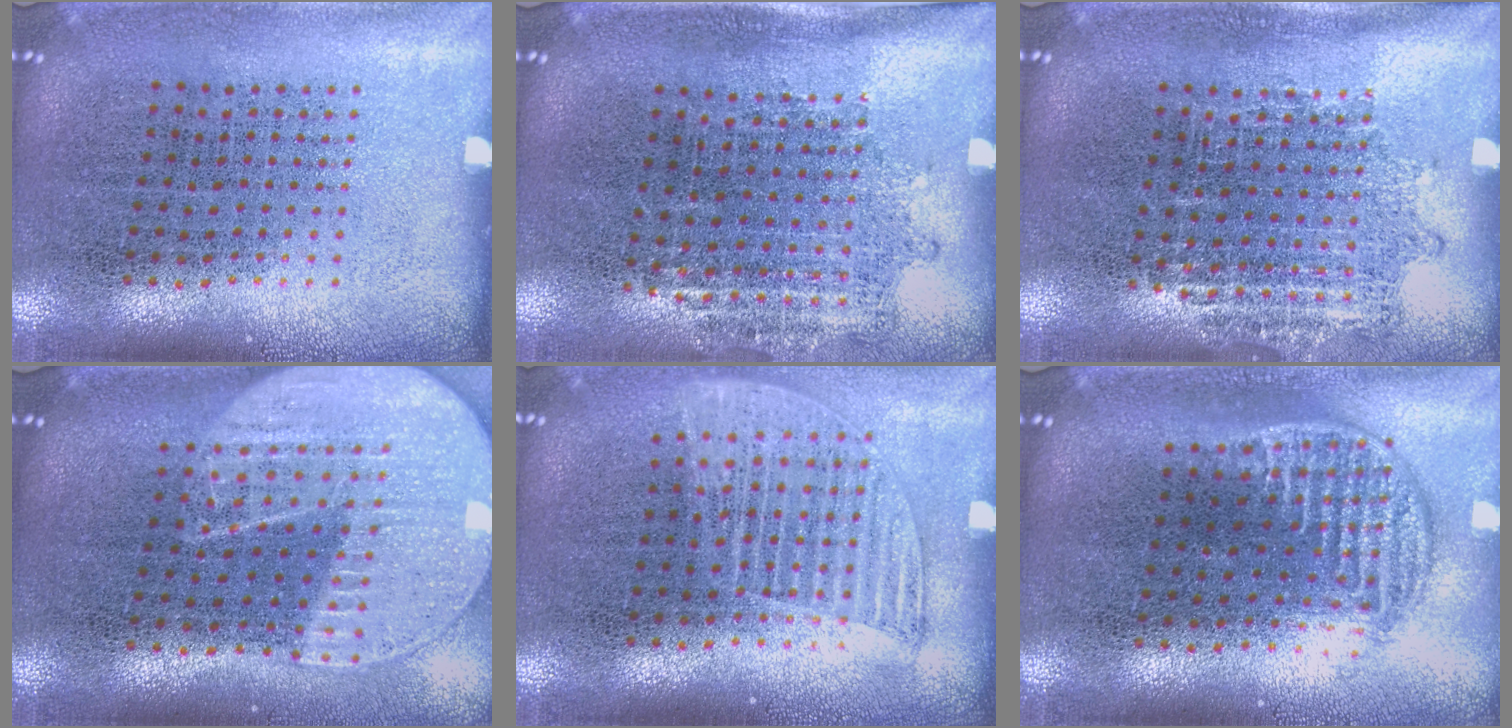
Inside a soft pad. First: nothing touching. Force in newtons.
{"total": 1.1, "press": 0.9, "slide": 0.7}
{"total": 0.9, "press": 0.8, "slide": 0.3}
{"total": 2.3, "press": 2.0, "slide": 1.1}
{"total": 1.2, "press": 1.1, "slide": 0.6}
{"total": 1.2, "press": 1.0, "slide": 0.6}